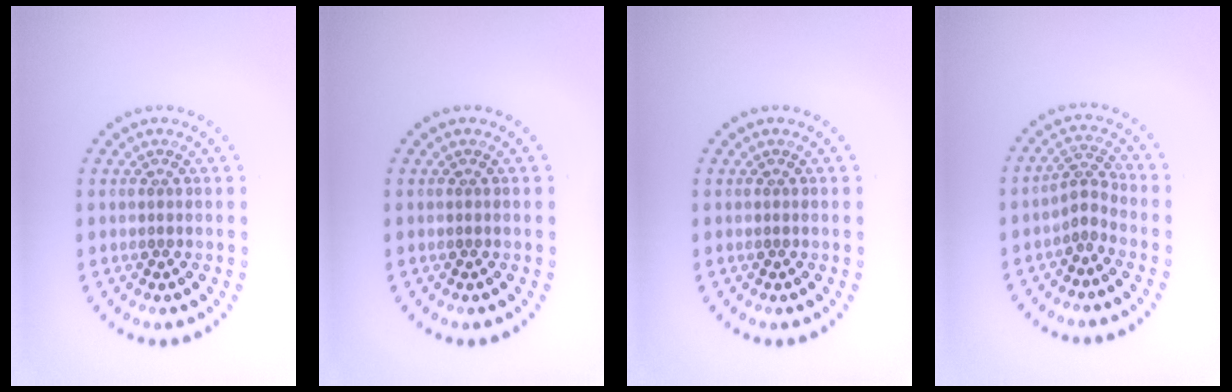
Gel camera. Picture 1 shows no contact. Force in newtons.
{"total": 0.0}
{"total": 0.0}
{"total": 2.0, "press": 1.4, "slide": 1.5}